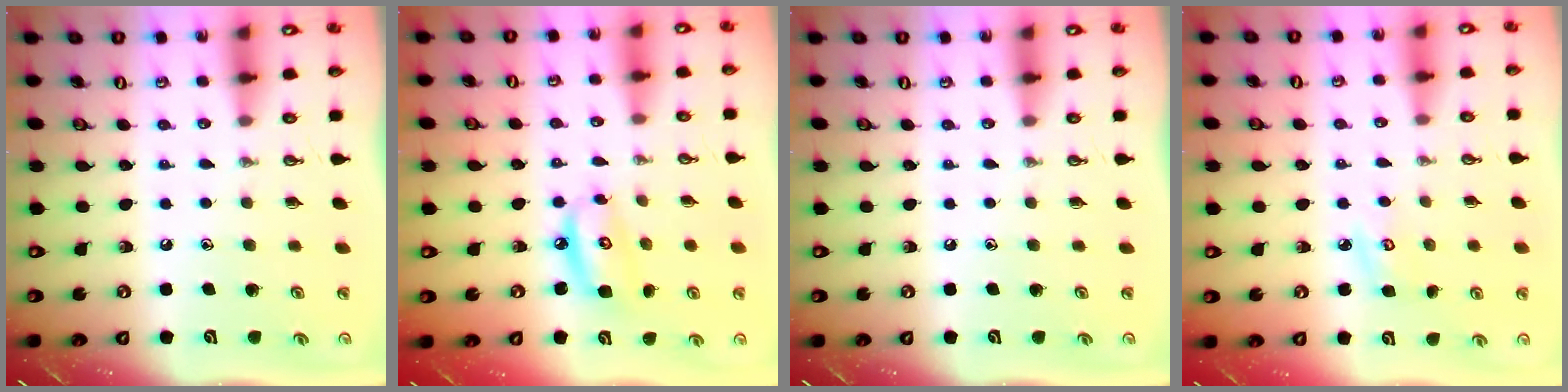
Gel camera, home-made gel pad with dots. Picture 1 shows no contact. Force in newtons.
{"total": 8.6, "press": 8.5, "slide": 0.9}
{"total": 0.0}
{"total": 3.8, "press": 3.8, "slide": 0.3}